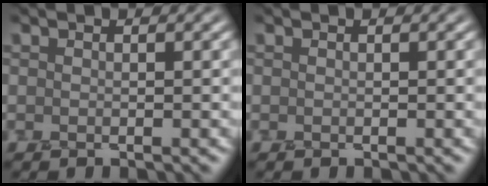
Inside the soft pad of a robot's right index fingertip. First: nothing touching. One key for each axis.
{"total": 0.0}